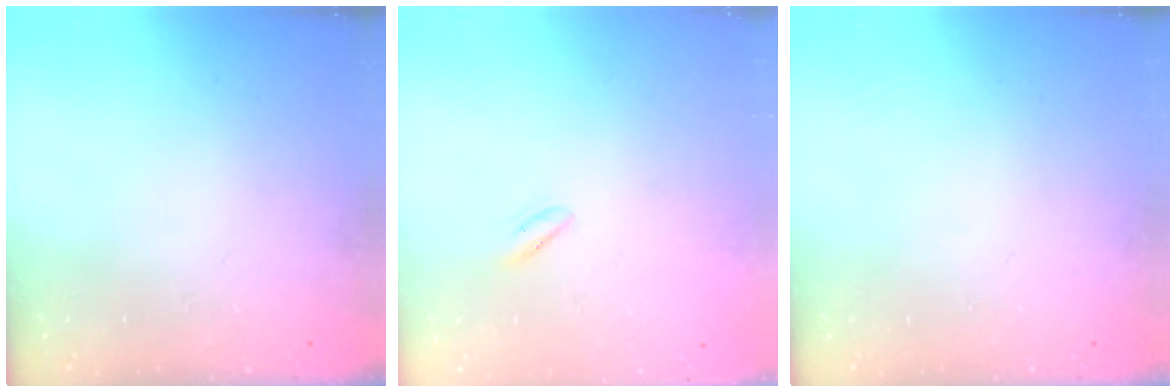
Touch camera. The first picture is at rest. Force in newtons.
{"total": 0.5, "press": 0.0, "slide": 0.5}
{"total": 0.0}